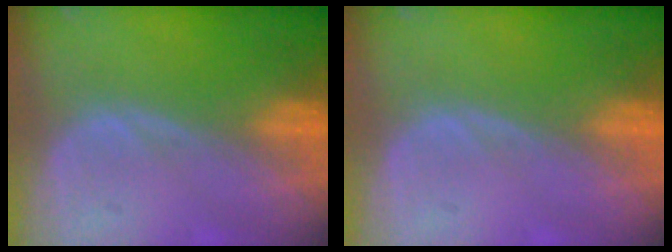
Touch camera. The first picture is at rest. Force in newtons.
{"total": 0.0}